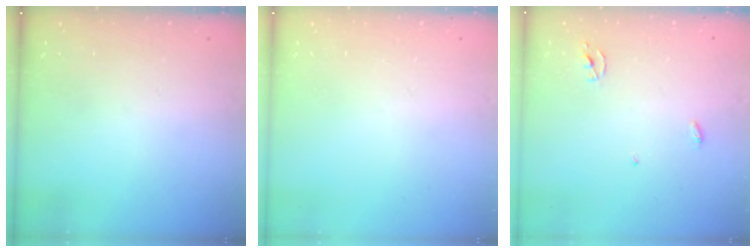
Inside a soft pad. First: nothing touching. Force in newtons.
{"total": 0.0}
{"total": 2.5, "press": 2.5, "slide": 0.1}